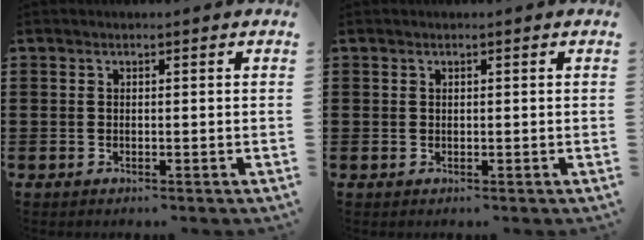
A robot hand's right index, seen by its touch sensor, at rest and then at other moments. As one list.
[{"total": 0.0}]